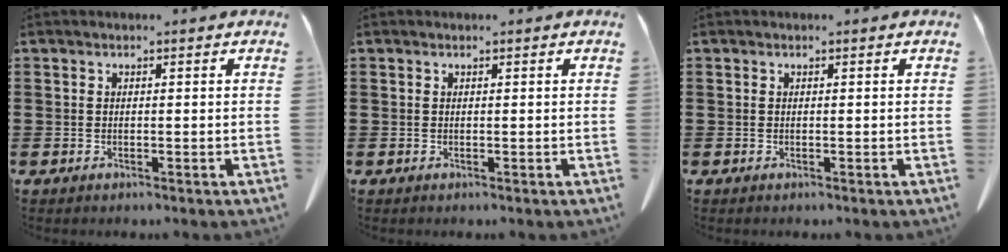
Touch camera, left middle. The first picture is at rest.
{"total": 0.0}
{"total": 0.0}